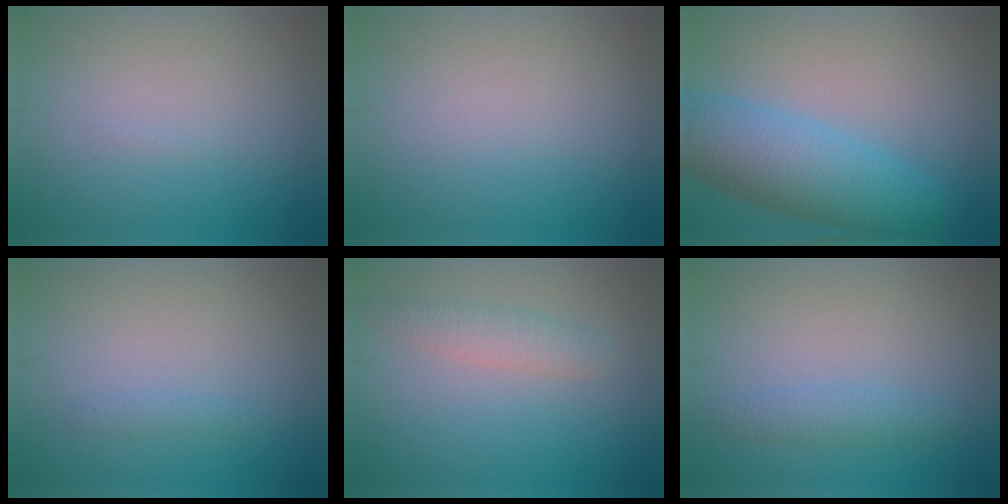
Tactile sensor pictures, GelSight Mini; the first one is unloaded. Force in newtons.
{"total": 0.0}
{"total": 7.9, "press": 7.9, "slide": 0.3}
{"total": 0.8, "press": 0.8, "slide": 0.1}
{"total": 2.4, "press": 2.4, "slide": 0.2}
{"total": 2.0, "press": 2.0, "slide": 0.1}